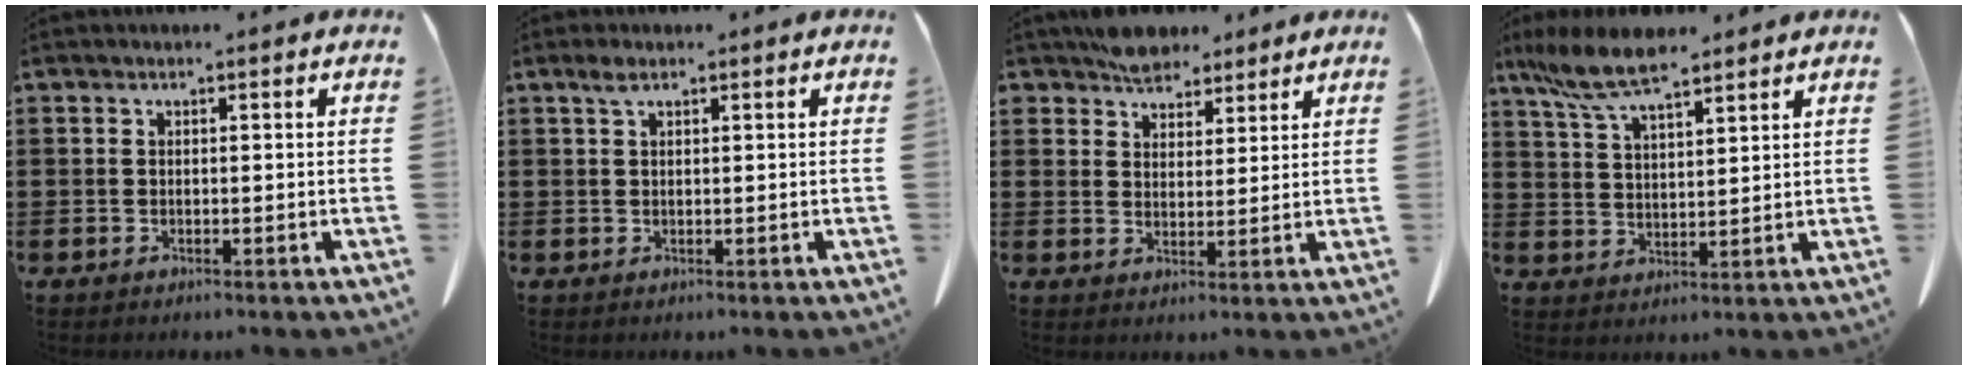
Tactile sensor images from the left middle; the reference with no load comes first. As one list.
[{"total": 1.4, "force": [0.7, 0.6, 1.1], "torque": [-0.025, 0.002, 0.014]}, {"total": 5.3, "force": [4.7, 2.2, 0.8], "torque": [-0.032, -0.005, 0.094]}, {"total": 8.4, "force": [6.4, 2.0, 5.0], "torque": [-0.114, -0.007, 0.119]}]